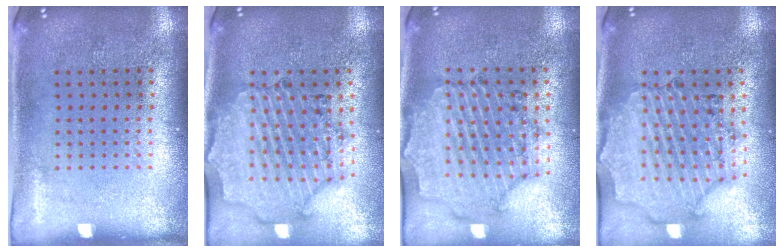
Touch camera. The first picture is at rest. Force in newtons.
{"total": 1.7, "press": 1.7, "slide": 0.3}
{"total": 1.4, "press": 1.4, "slide": 0.2}
{"total": 1.7, "press": 1.7, "slide": 0.3}